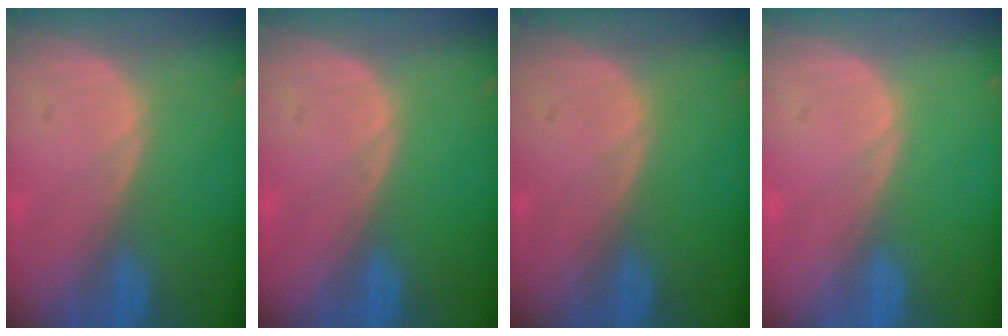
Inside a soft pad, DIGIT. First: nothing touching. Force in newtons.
{"total": 0.0}
{"total": 0.0}
{"total": 0.0}